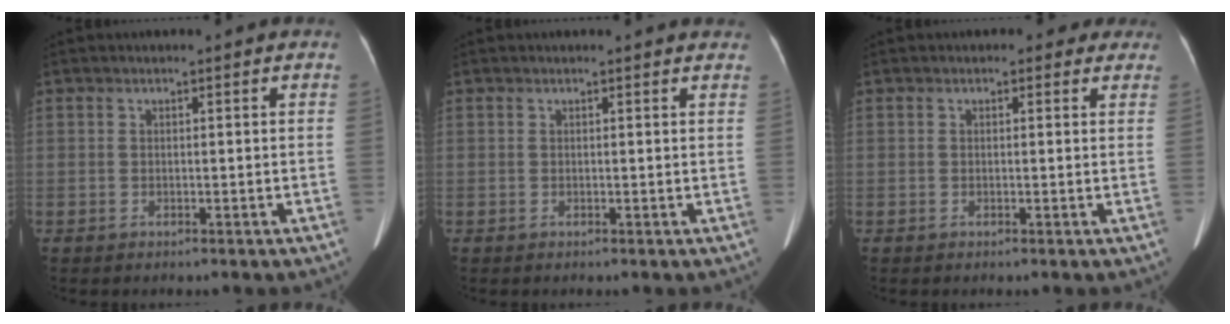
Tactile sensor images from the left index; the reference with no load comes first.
{"total": 3.2, "force": [3.1, 0.6, 0.6], "torque": [-0.010, 0.004, 0.020]}
{"total": 2.2, "force": [1.6, 1.3, 0.8], "torque": [0.001, 0.007, 0.007]}